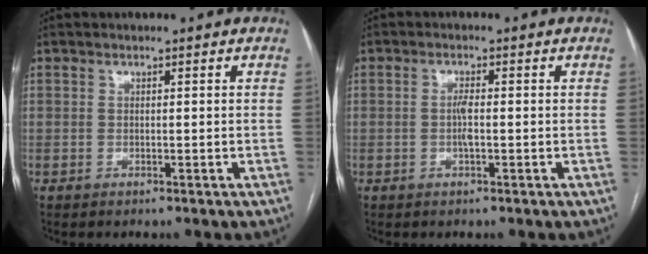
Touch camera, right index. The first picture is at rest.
{"total": 2.1, "force": [-0.3, 0.3, 2.1], "torque": [-0.042, 0.001, -0.007]}